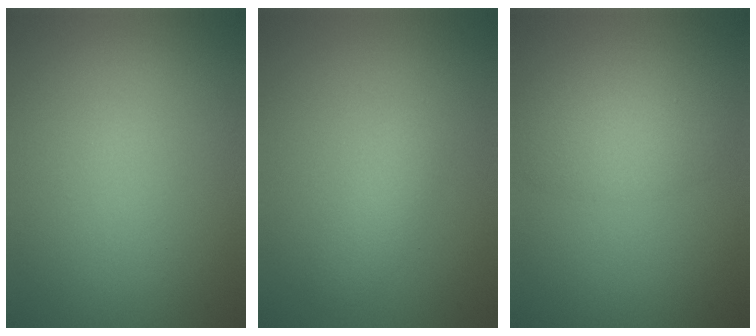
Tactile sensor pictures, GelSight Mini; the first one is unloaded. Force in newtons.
{"total": 1.6, "press": 1.6, "slide": 0.1}
{"total": 2.4, "press": 2.4, "slide": 0.0}